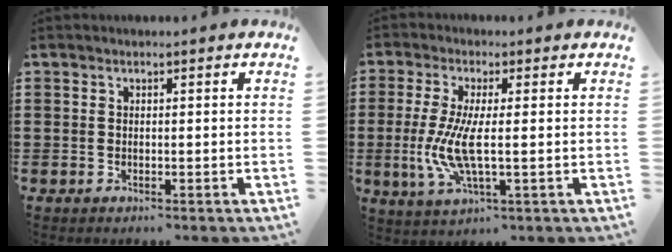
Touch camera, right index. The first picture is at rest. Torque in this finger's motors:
{"motor_torque": [2.14, 0.00, 0.87, 0.21]}